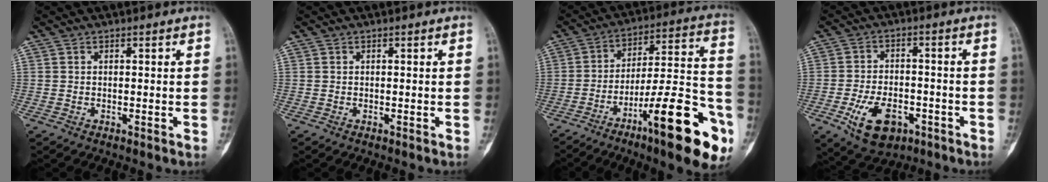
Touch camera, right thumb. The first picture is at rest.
{"total": 0.0}
{"total": 22.9, "force": [-11.2, 5.2, 19.3], "torque": [-0.262, 0.071, -0.168]}
{"total": 10.5, "force": [-4.5, 6.2, 7.1], "torque": [-0.110, 0.018, -0.066]}